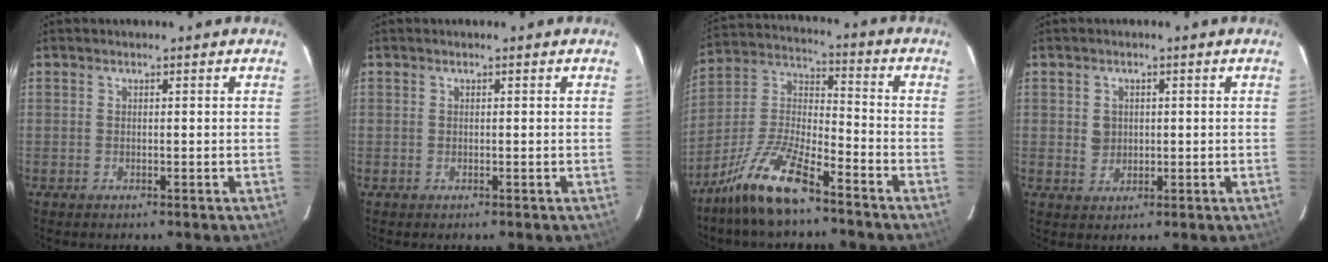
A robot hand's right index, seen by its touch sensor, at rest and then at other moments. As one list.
[{"total": 0.0}, {"total": 13.8, "force": [-9.8, 3.7, 9.0], "torque": [-0.197, 0.010, -0.190]}, {"total": 3.0, "force": [0.3, 2.7, 1.2], "torque": [-0.020, 0.005, 0.009]}]